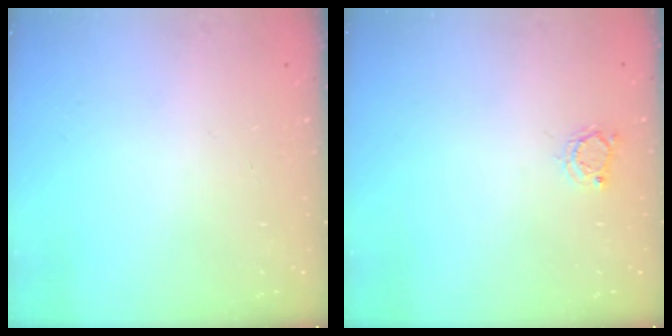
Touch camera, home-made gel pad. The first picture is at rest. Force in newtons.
{"total": 2.9, "press": 2.8, "slide": 0.4}